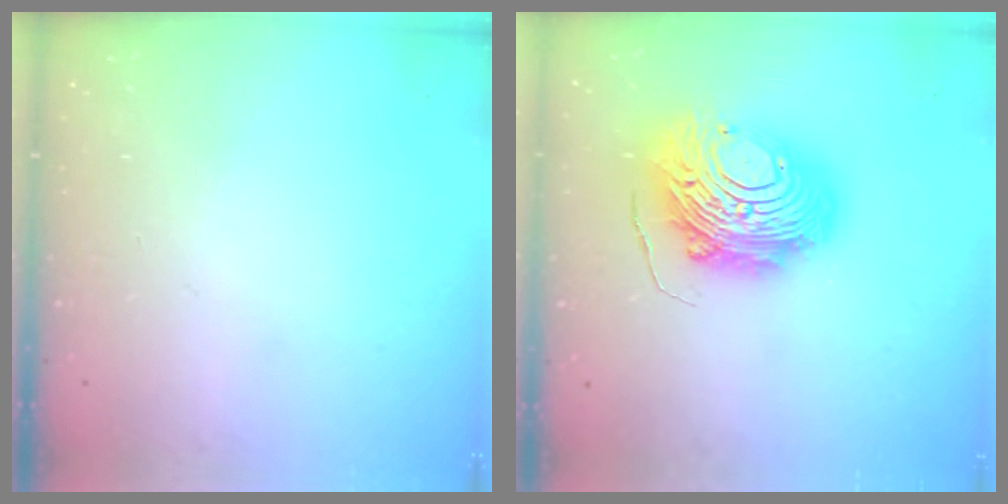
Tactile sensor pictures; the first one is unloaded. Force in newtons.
{"total": 17.9, "press": 17.9, "slide": 1.5}